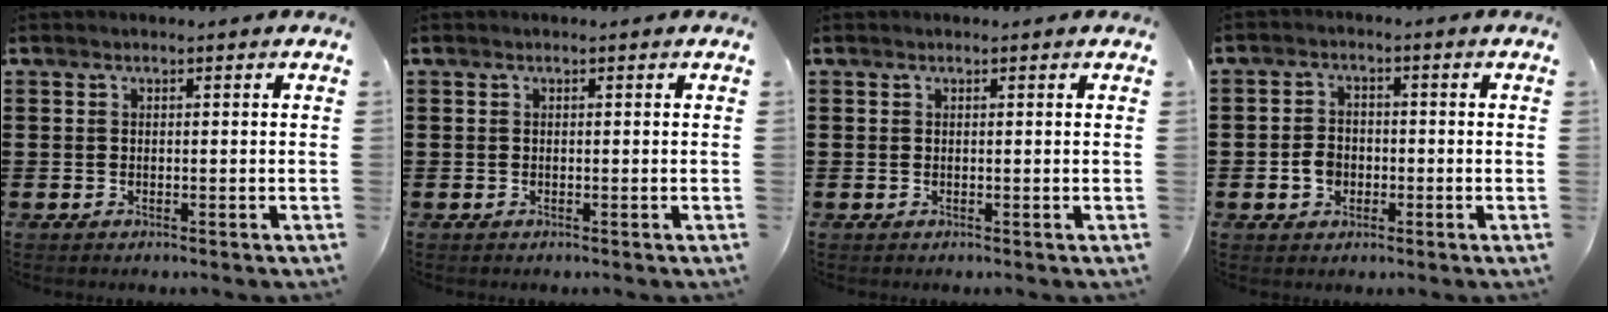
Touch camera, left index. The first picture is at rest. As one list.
[{"total": 0.0}, {"total": 0.0}, {"total": 3.4, "force": [-1.0, 2.7, 1.9], "torque": [-0.047, 0.000, -0.021]}]